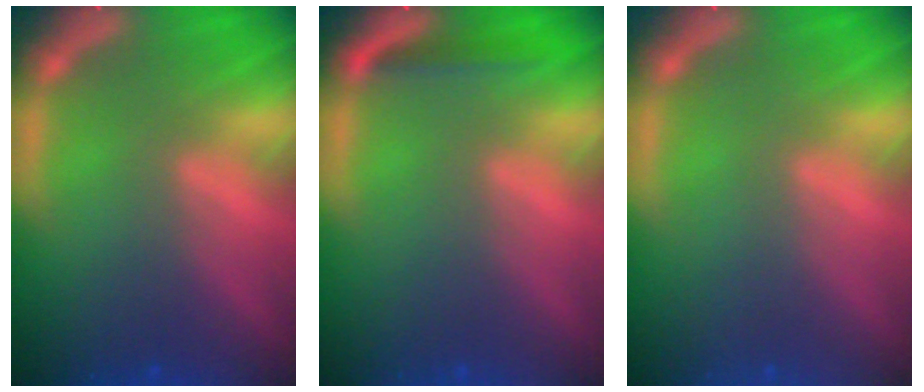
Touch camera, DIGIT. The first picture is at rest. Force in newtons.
{"total": 1.9}
{"total": 0.0}